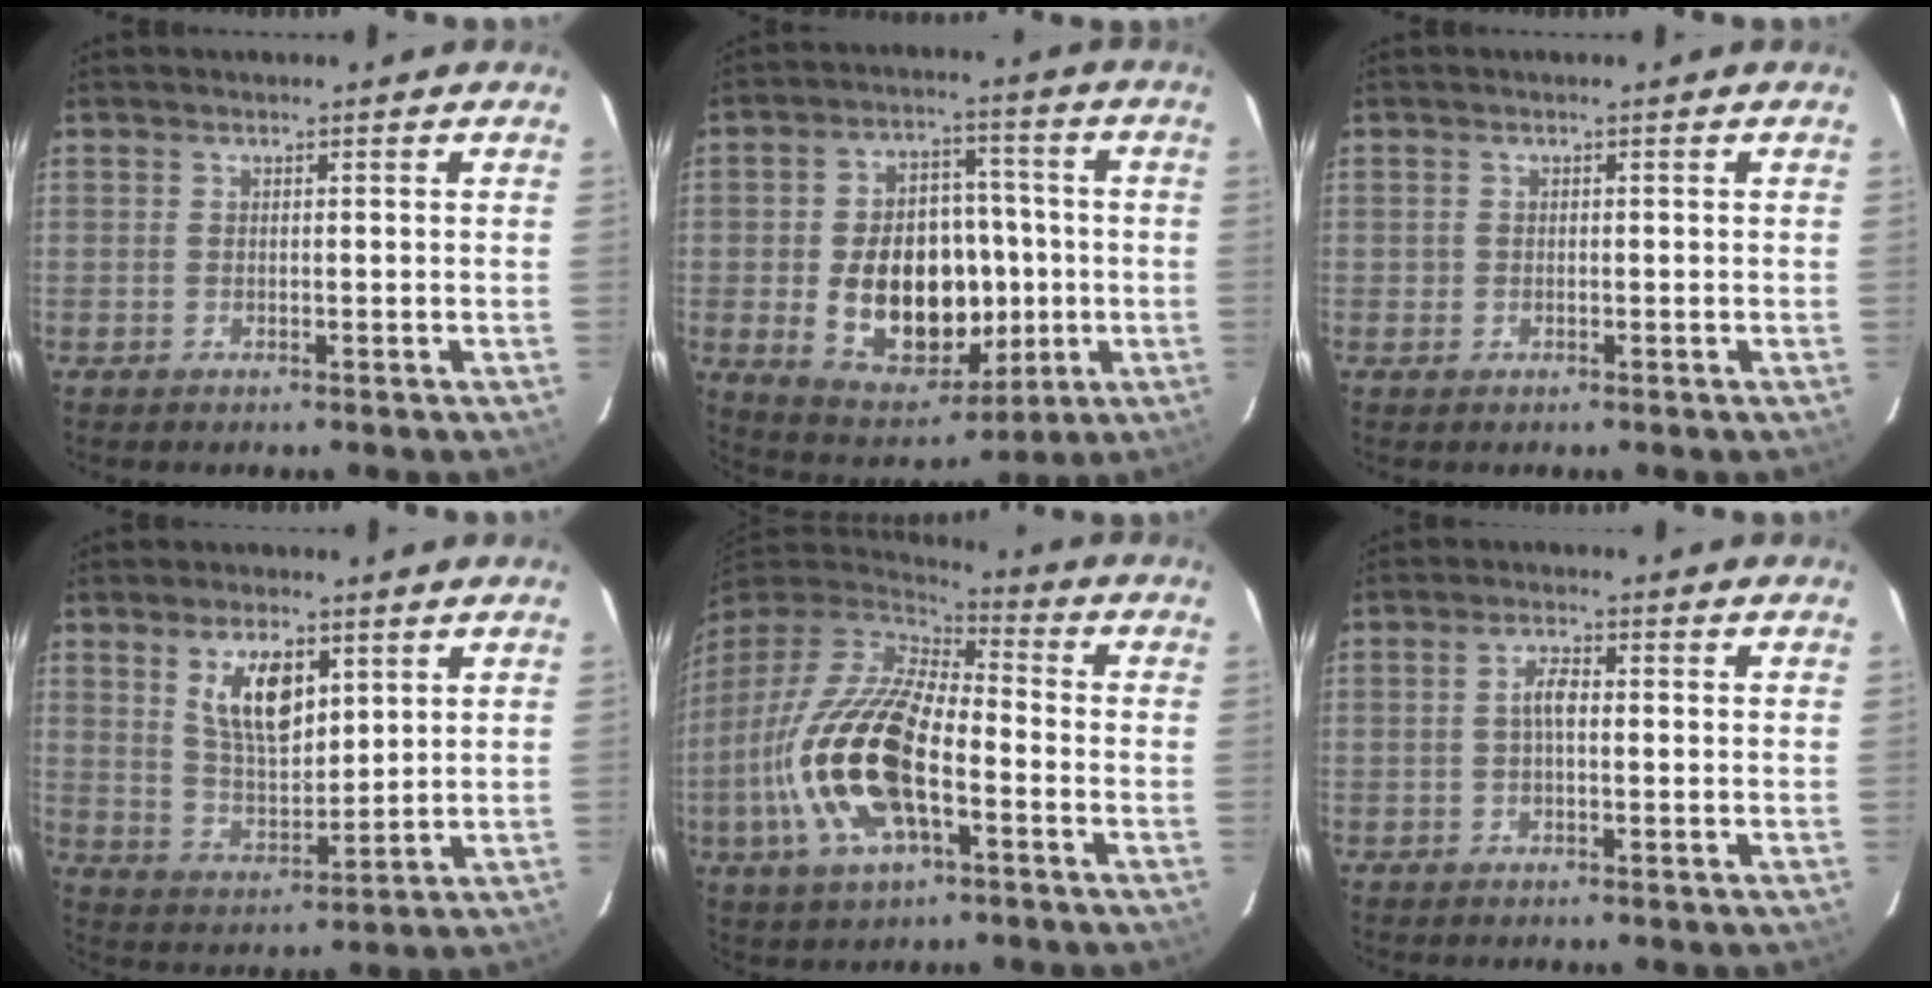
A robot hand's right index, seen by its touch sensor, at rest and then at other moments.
{"total": 18.1, "force": [-2.3, 12.4, 12.9], "torque": [-0.254, 0.017, -0.009]}
{"total": 0.7, "force": [-0.1, 0.7, 0.1], "torque": [0.001, 0.001, 0.000]}
{"total": 10.2, "force": [4.6, 4.7, 7.8], "torque": [-0.141, 0.003, 0.096]}
{"total": 21.0, "force": [-6.0, 9.1, 18.0], "torque": [-0.381, -0.021, -0.116]}
{"total": 2.7, "force": [-0.1, 1.0, 2.4], "torque": [-0.049, 0.008, -0.002]}